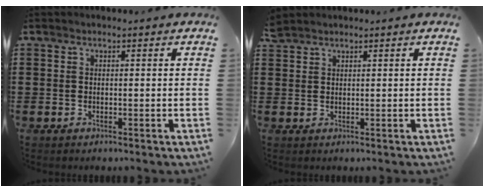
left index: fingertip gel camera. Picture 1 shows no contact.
{"total": 1.7, "force": [1.7, 0.4, 0.4], "torque": [-0.011, 0.001, 0.033]}